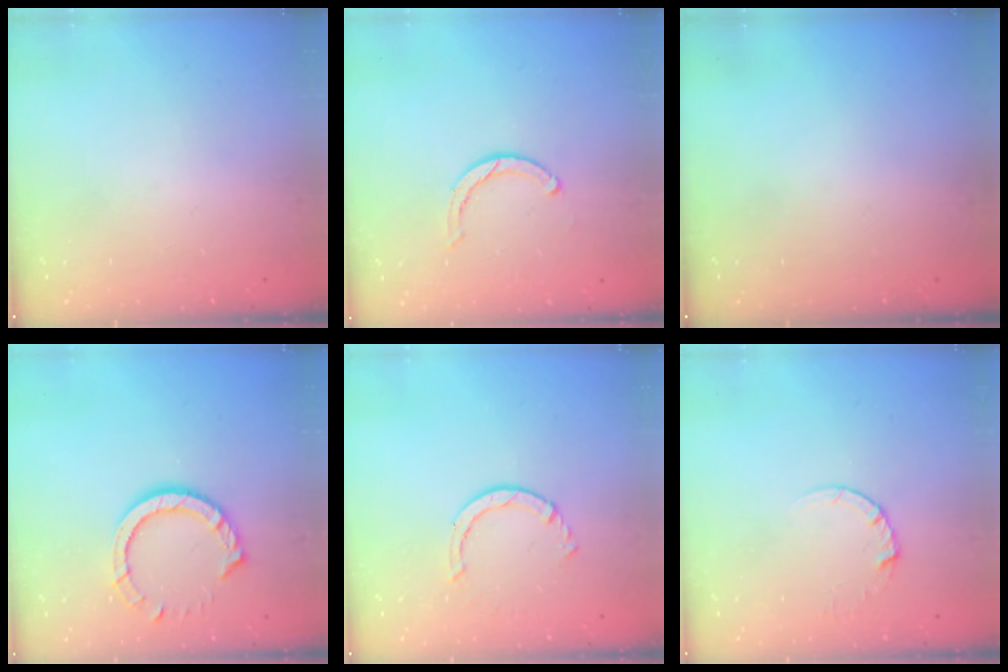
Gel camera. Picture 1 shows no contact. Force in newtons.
{"total": 3.5, "press": 3.5, "slide": 0.3}
{"total": 0.0}
{"total": 9.5, "press": 9.5, "slide": 1.1}
{"total": 2.5, "press": 2.5, "slide": 0.3}
{"total": 2.7, "press": 2.7, "slide": 0.2}